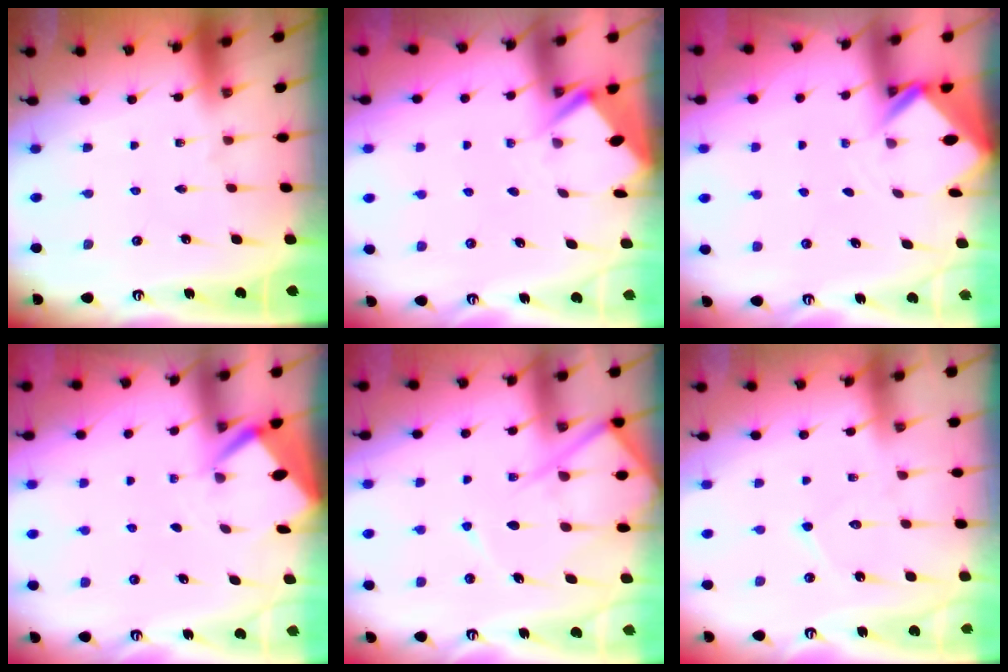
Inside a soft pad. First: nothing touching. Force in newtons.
{"total": 2.8, "press": 2.8, "slide": 0.3}
{"total": 2.6, "press": 2.6, "slide": 0.1}
{"total": 2.7, "press": 2.7, "slide": 0.3}
{"total": 13.5, "press": 13.4, "slide": 1.1}
{"total": 5.9, "press": 5.8, "slide": 0.5}